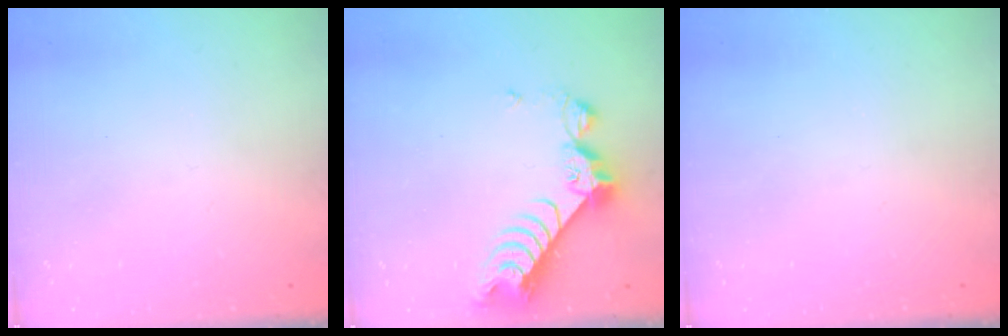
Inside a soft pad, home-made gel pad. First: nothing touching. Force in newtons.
{"total": 9.0, "press": 8.9, "slide": 0.9}
{"total": 0.0}